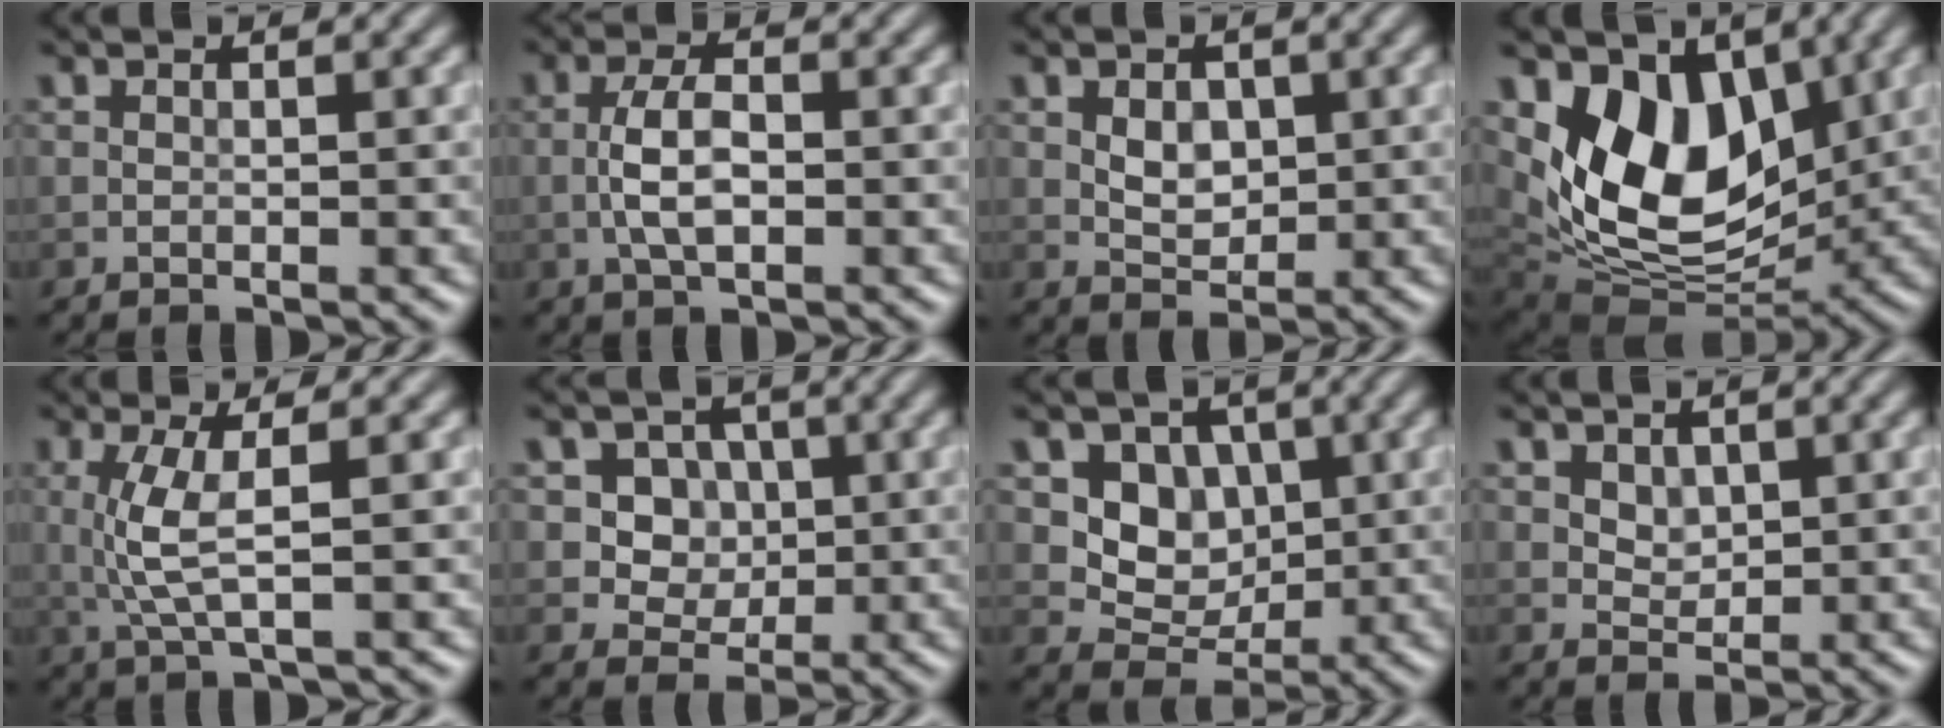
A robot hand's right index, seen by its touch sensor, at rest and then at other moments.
{"total": 3.5, "force": [-0.7, 1.4, 3.1], "torque": [-0.060, 0.005, -0.018]}
{"total": 2.4, "force": [0.4, 1.7, 1.7], "torque": [-0.027, -0.002, 0.008]}
{"total": 10.2, "force": [2.9, 6.3, 7.4], "torque": [-0.128, -0.021, 0.051]}
{"total": 3.4, "force": [0.2, 0.6, 3.3], "torque": [-0.080, 0.000, 0.008]}
{"total": 5.0, "force": [1.2, 4.3, 2.1], "torque": [-0.031, -0.005, 0.021]}
{"total": 5.0, "force": [0.8, 4.2, 2.6], "torque": [-0.043, -0.007, 0.009]}
{"total": 1.9, "force": [0.9, 1.4, 0.9], "torque": [-0.015, -0.008, 0.027]}